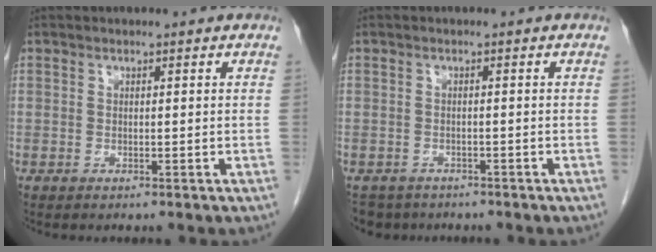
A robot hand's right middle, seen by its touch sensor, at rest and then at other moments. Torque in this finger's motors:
{"motor_torque": [-0.14, 0.14, 0.00, 0.00]}